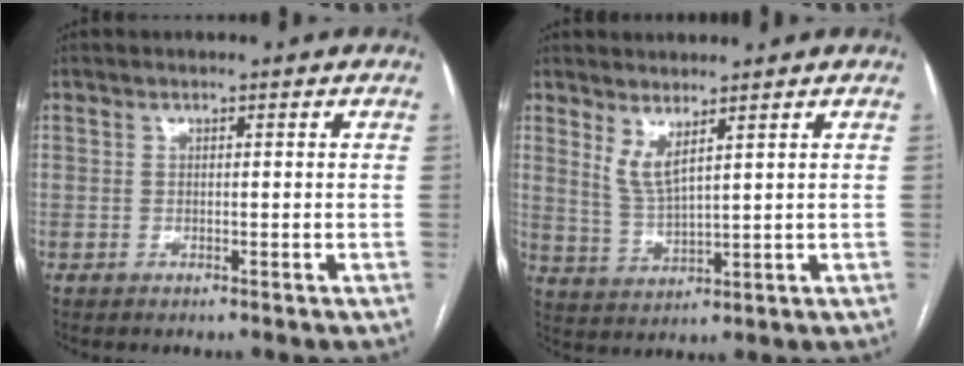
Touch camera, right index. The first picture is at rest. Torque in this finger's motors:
{"motor_torque": [0.10, 0.13, 0.16, 0.07]}